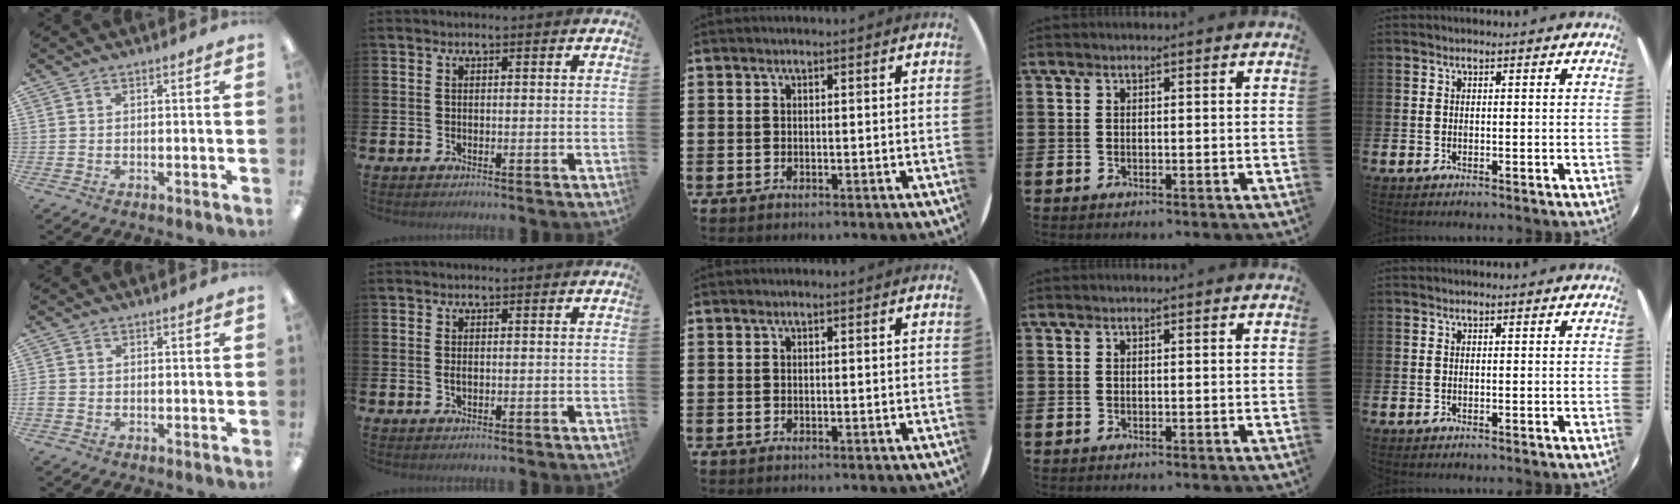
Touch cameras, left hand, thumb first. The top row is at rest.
{"thumb": {"total": 0.9, "force": [-0.3, 0.8, 0.4], "torque": [-0.005, 0.003, -0.005]}, "index": {"total": 0.8, "force": [0.0, 0.4, 0.7], "torque": [-0.013, 0.004, -0.002]}}